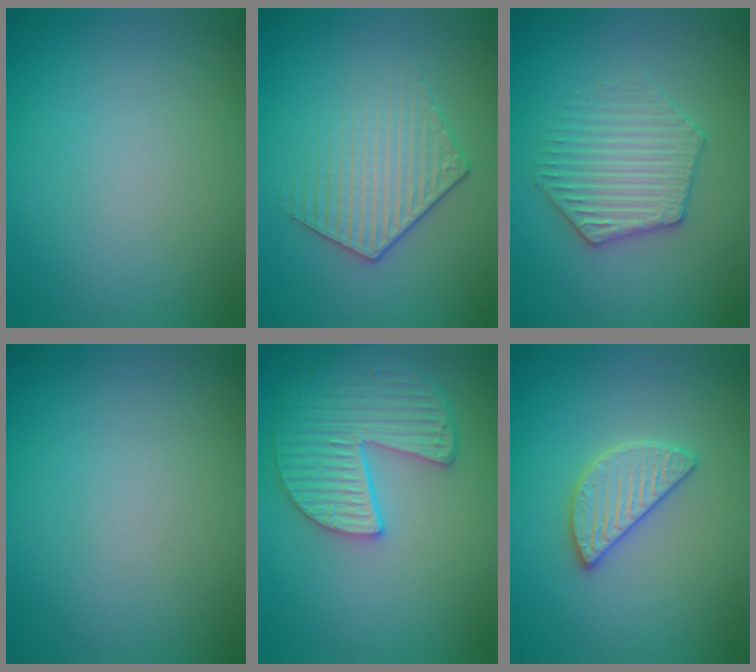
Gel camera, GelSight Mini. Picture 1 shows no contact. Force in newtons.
{"total": 3.5, "press": 3.2, "slide": 1.4}
{"total": 3.6, "press": 3.5, "slide": 0.5}
{"total": 0.0}
{"total": 4.9, "press": 4.7, "slide": 1.6}
{"total": 2.8, "press": 2.7, "slide": 0.5}